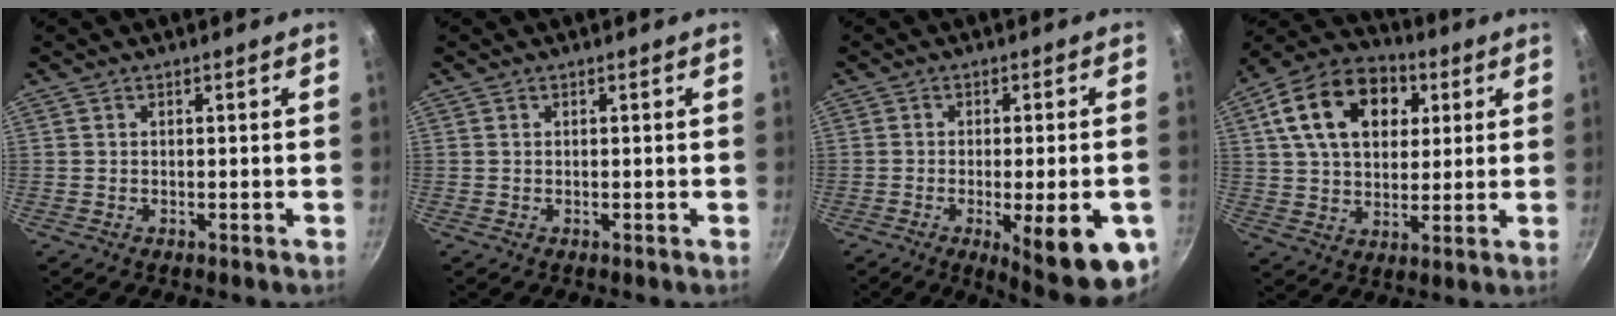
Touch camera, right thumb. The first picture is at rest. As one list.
[{"total": 0.0}, {"total": 15.2, "force": [-5.1, 4.1, 13.7], "torque": [-0.154, 0.005, -0.059]}, {"total": 18.3, "force": [6.0, 12.5, 12.1], "torque": [-0.183, 0.011, 0.088]}]